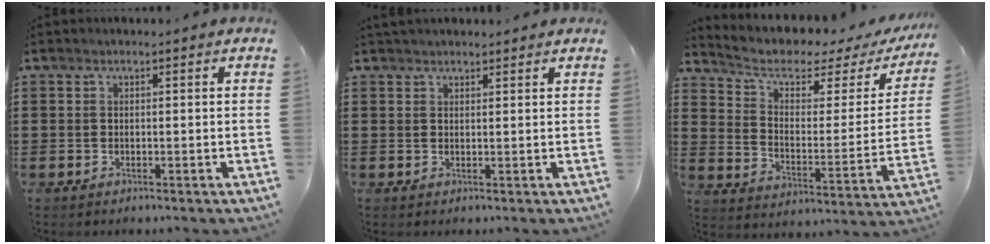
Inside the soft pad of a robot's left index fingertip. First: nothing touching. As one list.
[{"total": 1.4, "force": [1.3, 0.3, 0.3], "torque": [-0.008, 0.002, 0.026]}, {"total": 5.2, "force": [3.4, 2.2, 3.2], "torque": [-0.084, -0.021, 0.053]}]